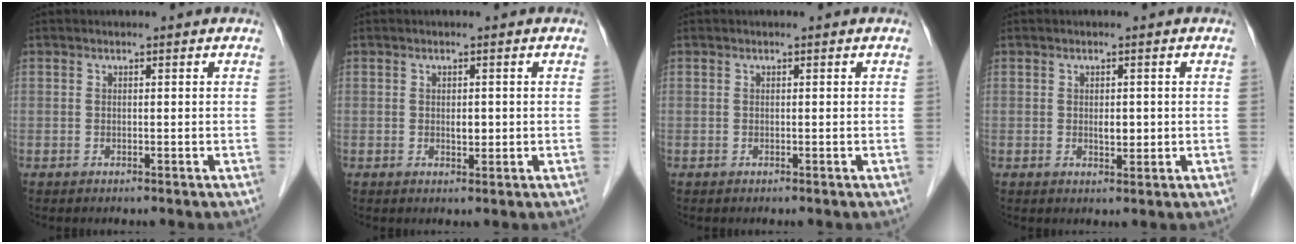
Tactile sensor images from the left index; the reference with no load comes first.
{"total": 1.4, "force": [-0.2, 0.7, 1.2], "torque": [-0.018, -0.005, -0.001]}
{"total": 0.0}
{"total": 1.8, "force": [-0.1, 1.0, 1.6], "torque": [-0.025, -0.005, 0.000]}